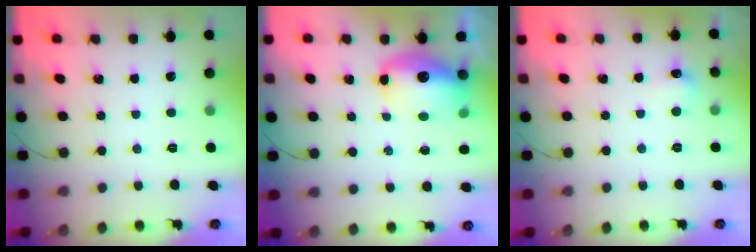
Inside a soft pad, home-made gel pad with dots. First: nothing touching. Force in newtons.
{"total": 11.3, "press": 11.0, "slide": 2.5}
{"total": 5.2, "press": 5.0, "slide": 1.4}